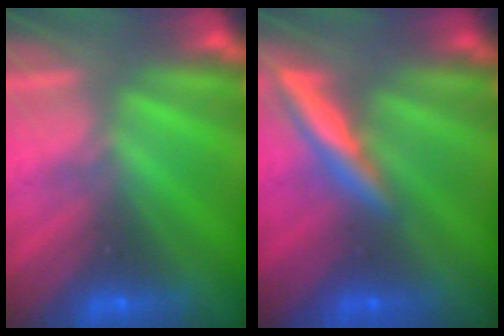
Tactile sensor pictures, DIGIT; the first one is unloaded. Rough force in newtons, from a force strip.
{"total": 2.4}